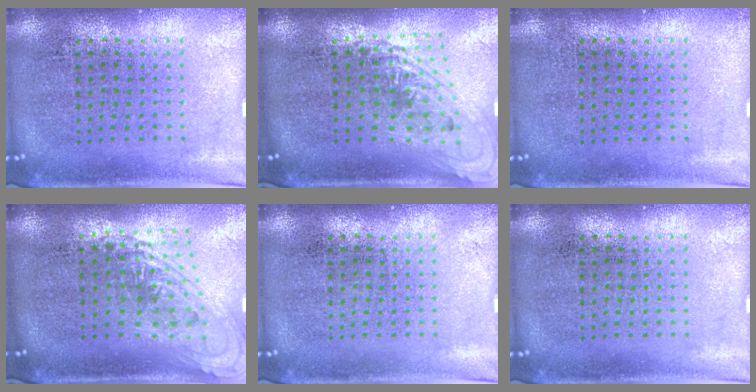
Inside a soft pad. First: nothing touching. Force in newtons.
{"total": 1.7, "press": 1.3, "slide": 1.0}
{"total": 0.0}
{"total": 1.5, "press": 1.3, "slide": 0.7}
{"total": 0.0}
{"total": 0.0}